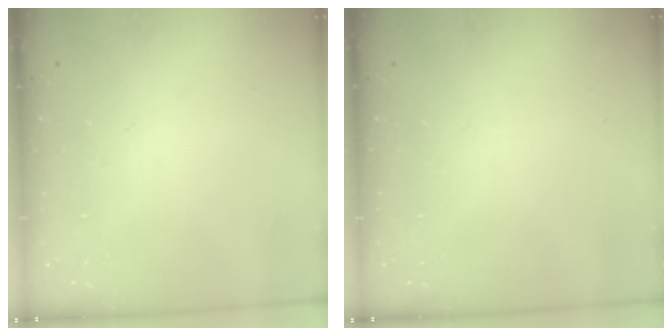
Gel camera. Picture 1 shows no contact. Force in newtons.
{"total": 0.0}